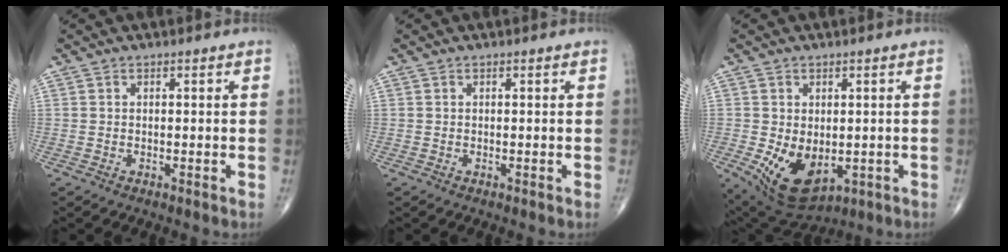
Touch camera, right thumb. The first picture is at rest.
{"total": 0.0}
{"total": 11.0, "force": [-2.2, 6.9, 8.3], "torque": [-0.124, -0.014, -0.013]}